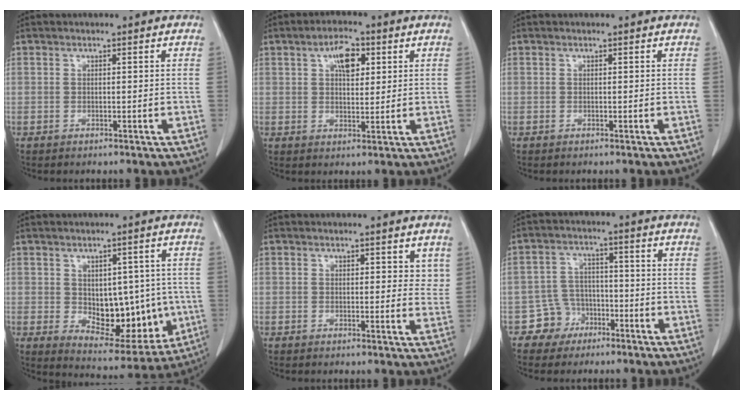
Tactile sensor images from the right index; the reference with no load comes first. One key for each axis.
{"total": 5.3, "fx": 2.1, "fy": 2.5, "fz": 4.2, "tx": -0.072, "ty": 0.009, "tz": 0.035}
{"total": 0.0}
{"total": 12.3, "fx": -0.9, "fy": 7.1, "fz": 10.0, "tx": -0.129, "ty": 0.004, "tz": 0.013}
{"total": 2.8, "fx": 1.5, "fy": 1.6, "fz": 1.7, "tx": -0.005, "ty": -0.007, "tz": 0.015}
{"total": 5.4, "fx": -3.0, "fy": 4.5, "fz": 0.0, "tx": 0.010, "ty": 0.016, "tz": -0.051}